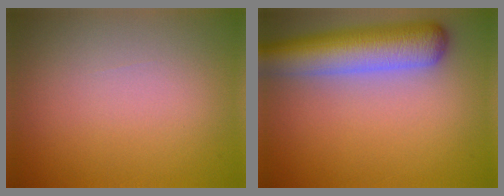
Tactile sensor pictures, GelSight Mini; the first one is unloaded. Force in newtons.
{"total": 7.5, "press": 7.5, "slide": 0.6}